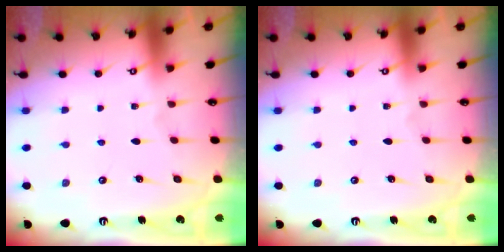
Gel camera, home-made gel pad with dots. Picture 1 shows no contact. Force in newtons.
{"total": 0.0}